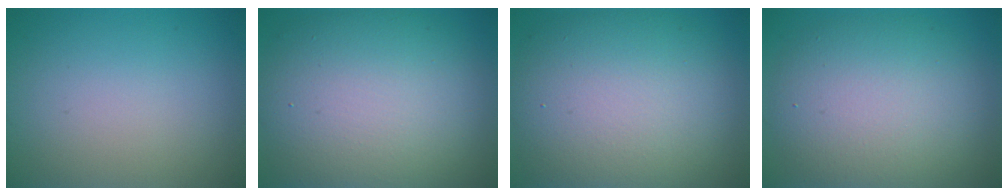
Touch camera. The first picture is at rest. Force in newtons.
{"total": 12.3, "press": 12.2, "slide": 1.1}
{"total": 11.8, "press": 11.8, "slide": 0.5}
{"total": 9.3, "press": 9.3, "slide": 0.7}